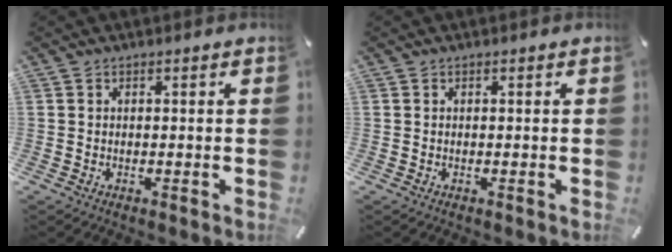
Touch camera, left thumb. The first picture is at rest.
{"total": 0.0}